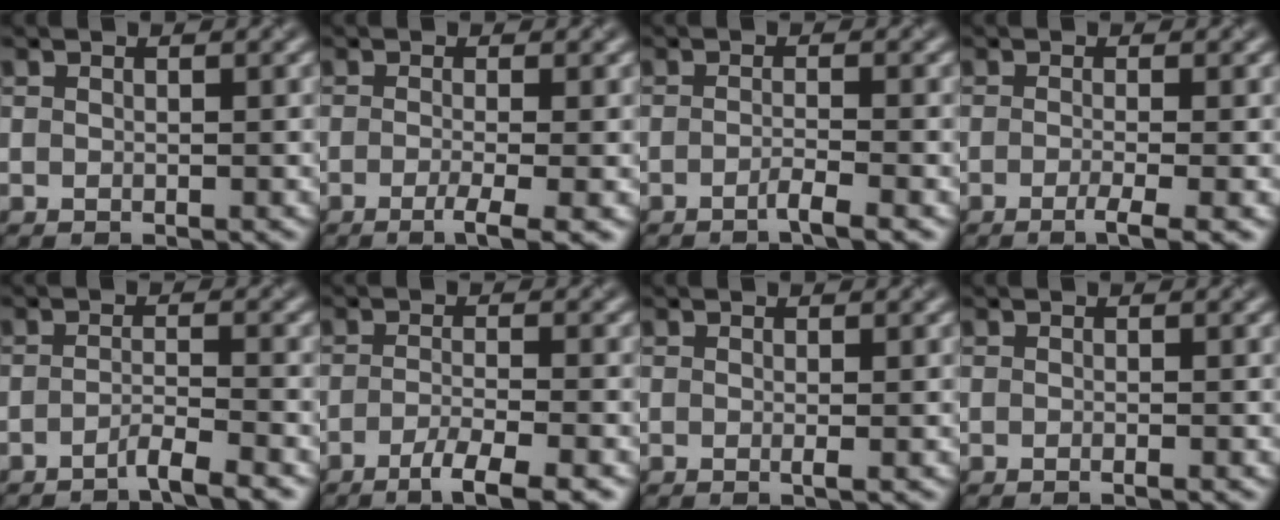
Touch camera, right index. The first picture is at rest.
{"total": 3.3, "force": [-1.2, 0.7, 2.9], "torque": [-0.045, -0.008, -0.025]}
{"total": 1.9, "force": [-1.0, 0.3, 1.6], "torque": [-0.020, 0.004, -0.026]}
{"total": 2.8, "force": [-1.1, 0.7, 2.5], "torque": [-0.036, -0.006, -0.025]}
{"total": 2.4, "force": [-1.7, 0.2, 1.7], "torque": [-0.021, 0.003, -0.041]}
{"total": 4.1, "force": [-2.4, 0.8, 3.2], "torque": [-0.053, -0.002, -0.048]}
{"total": 0.7, "force": [-0.1, 0.1, 0.7], "torque": [-0.012, -0.004, -0.002]}
{"total": 0.7, "force": [-0.3, 0.1, 0.6], "torque": [-0.006, -0.003, -0.006]}